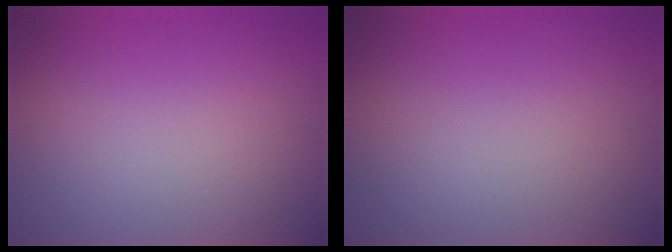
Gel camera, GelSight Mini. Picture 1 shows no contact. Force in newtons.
{"total": 0.0}